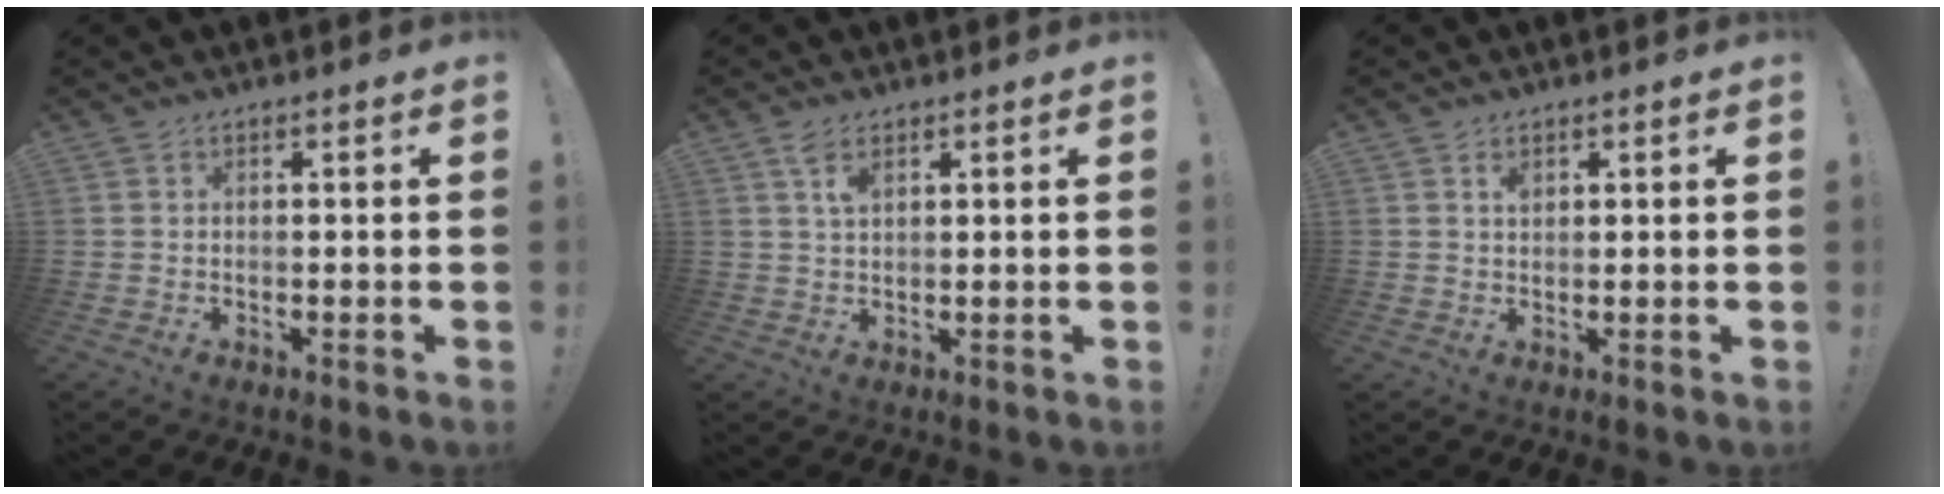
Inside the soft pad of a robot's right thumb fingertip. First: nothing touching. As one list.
[{"total": 3.9, "force": [2.1, 1.7, 2.8], "torque": [-0.048, -0.005, 0.036]}, {"total": 1.4, "force": [0.8, 1.0, 0.6], "torque": [0.002, -0.005, 0.013]}]